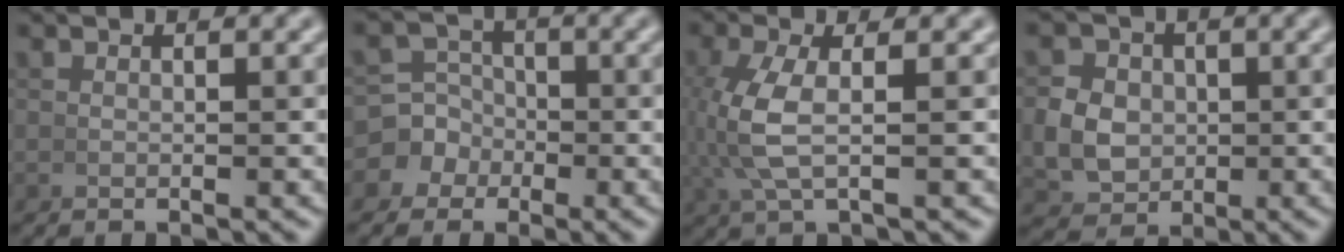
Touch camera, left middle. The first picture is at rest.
{"total": 7.3, "force": [-1.6, 6.8, 2.1], "torque": [-0.050, -0.018, -0.032]}
{"total": 4.0, "force": [0.4, 1.1, 3.8], "torque": [-0.098, -0.001, 0.016]}
{"total": 6.3, "force": [-0.3, 5.6, 2.9], "torque": [-0.069, -0.025, 0.006]}